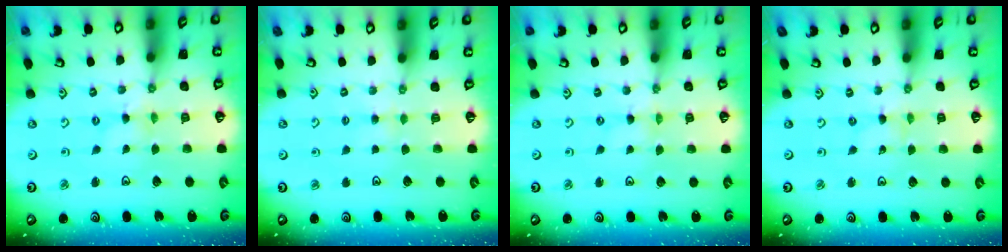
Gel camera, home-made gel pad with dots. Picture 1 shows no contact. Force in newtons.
{"total": 2.8, "press": 2.8, "slide": 0.4}
{"total": 0.0}
{"total": 0.0}